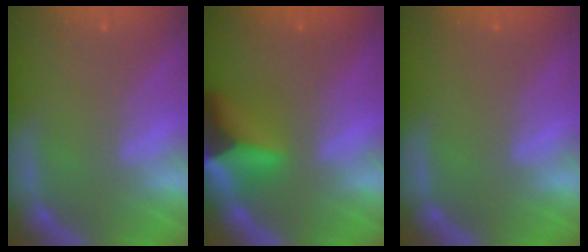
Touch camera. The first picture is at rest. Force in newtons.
{"total": 7.4}
{"total": 0.0}